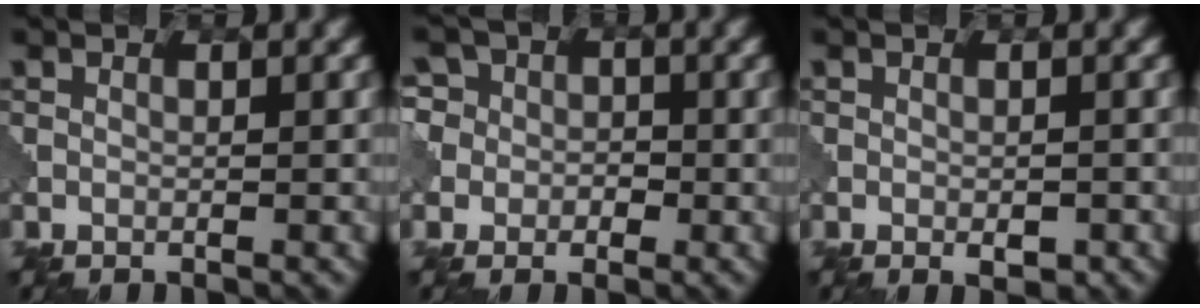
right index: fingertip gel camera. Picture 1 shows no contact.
{"total": 3.9, "force": [-0.5, 3.8, 0.2], "torque": [0.003, 0.021, -0.042]}
{"total": 1.0, "force": [-0.9, 0.1, 0.4], "torque": [-0.013, -0.007, -0.008]}